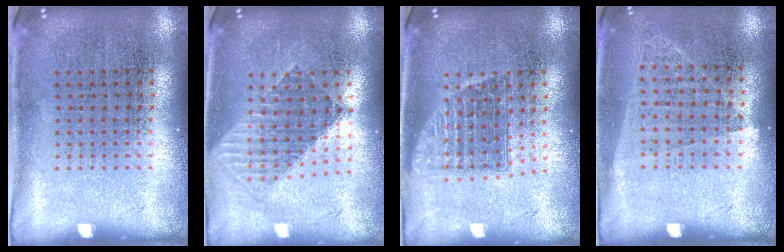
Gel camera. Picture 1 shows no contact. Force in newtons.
{"total": 1.5, "press": 1.3, "slide": 0.8}
{"total": 1.4, "press": 1.1, "slide": 0.8}
{"total": 1.0, "press": 0.9, "slide": 0.4}